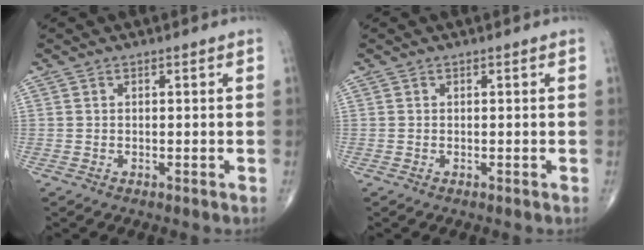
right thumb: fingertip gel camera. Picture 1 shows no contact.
{"total": 0.0}